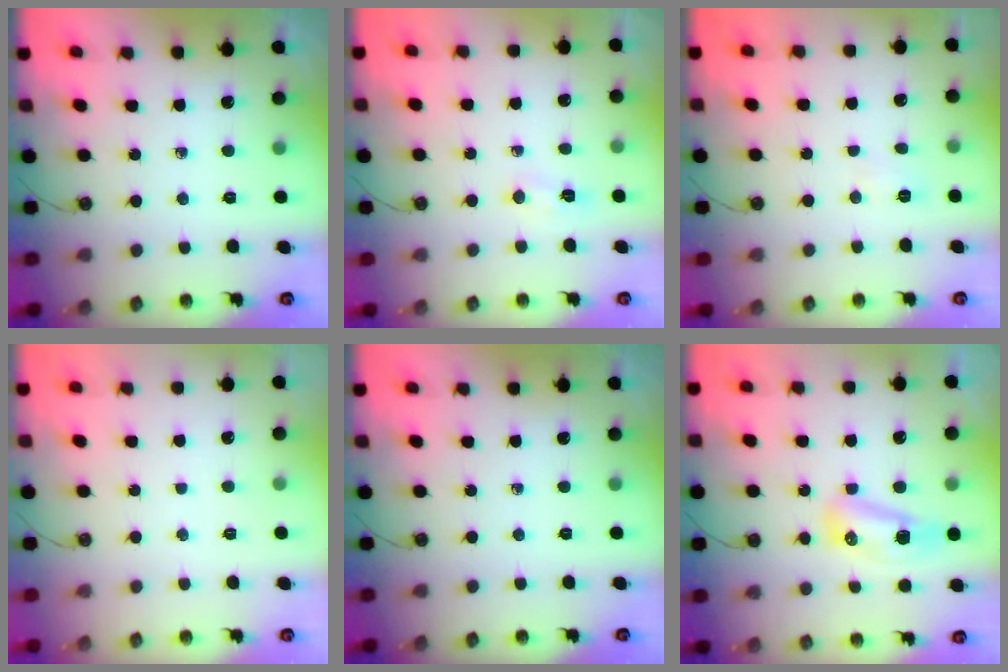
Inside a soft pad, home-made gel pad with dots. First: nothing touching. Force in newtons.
{"total": 5.2, "press": 5.0, "slide": 1.5}
{"total": 3.1, "press": 3.0, "slide": 0.6}
{"total": 1.3, "press": 1.3, "slide": 0.1}
{"total": 0.0}
{"total": 12.0, "press": 9.9, "slide": 6.8}